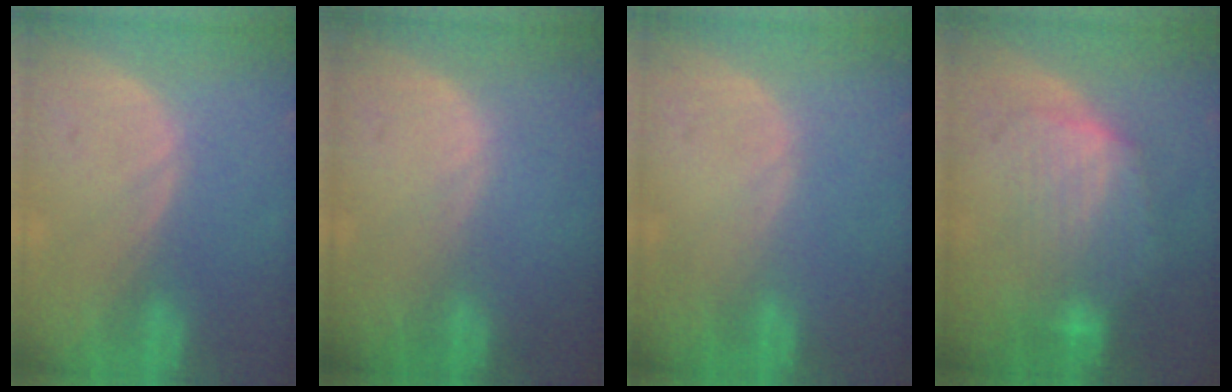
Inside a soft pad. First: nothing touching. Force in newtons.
{"total": 0.0}
{"total": 0.0}
{"total": 7.4, "press": 7.3, "slide": 1.3}